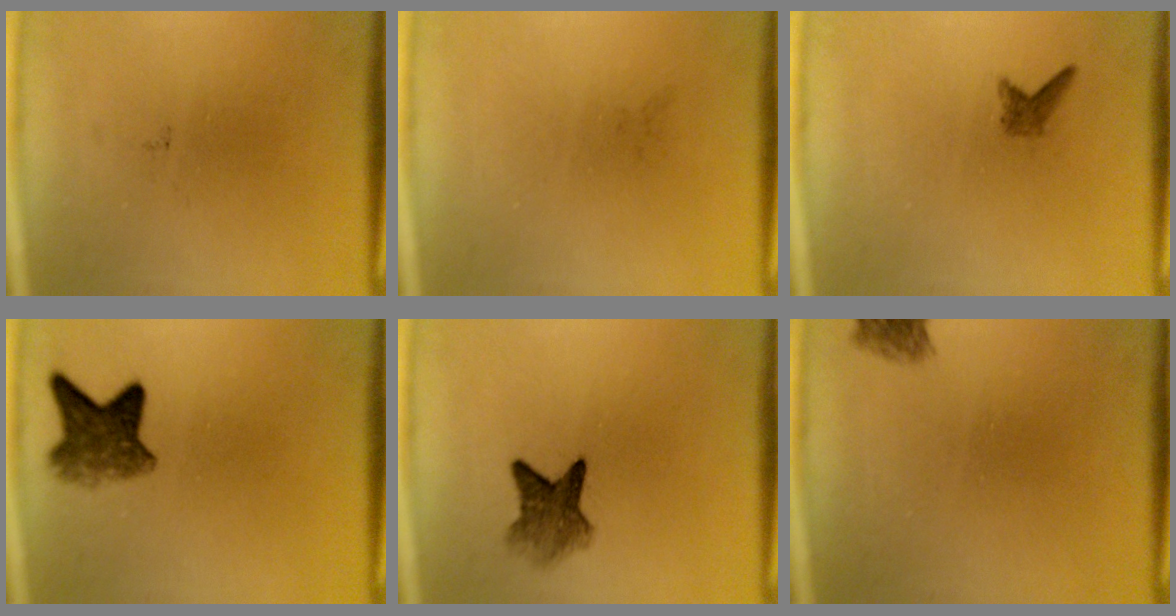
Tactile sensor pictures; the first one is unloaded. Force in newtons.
{"total": 0.0}
{"total": 1.2}
{"total": 5.7}
{"total": 4.7}
{"total": 2.6}